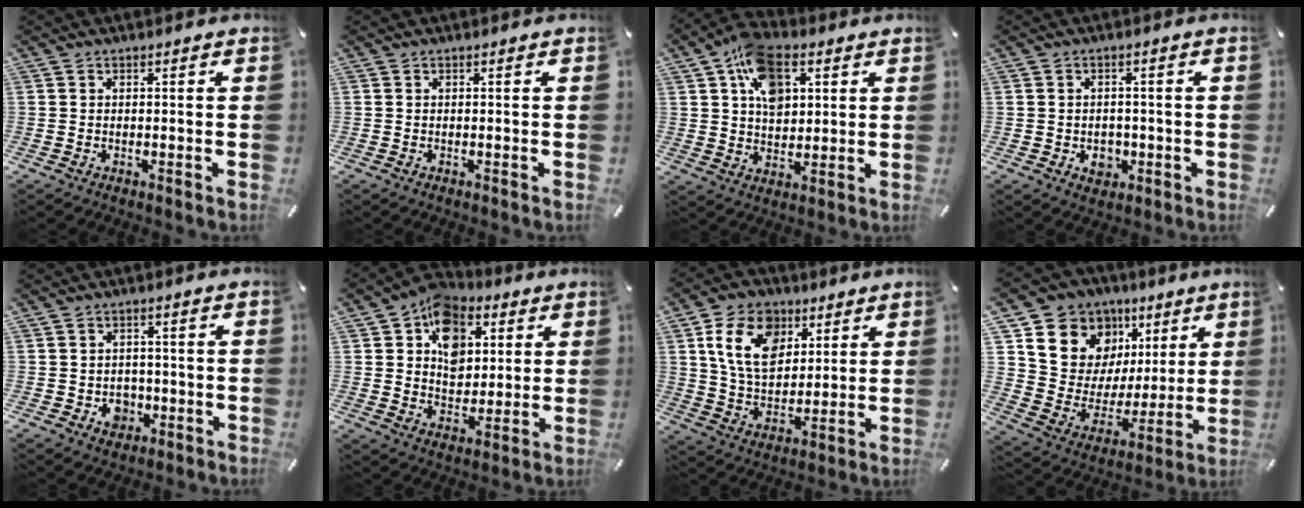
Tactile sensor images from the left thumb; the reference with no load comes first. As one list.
[{"total": 0.0}, {"total": 12.1, "force": [4.8, 8.4, 7.2], "torque": [-0.124, -0.001, 0.091]}, {"total": 3.9, "force": [-0.9, 3.3, 1.7], "torque": [-0.012, -0.001, -0.019]}, {"total": 4.6, "force": [-1.2, 4.1, 1.6], "torque": [-0.012, 0.001, -0.021]}, {"total": 11.6, "force": [4.0, 9.3, 5.6], "torque": [-0.087, -0.014, 0.074]}, {"total": 14.0, "force": [5.9, 10.1, 7.7], "torque": [-0.148, -0.012, 0.107]}, {"total": 13.9, "force": [7.4, 11.4, 3.0], "torque": [-0.055, -0.064, 0.145]}]